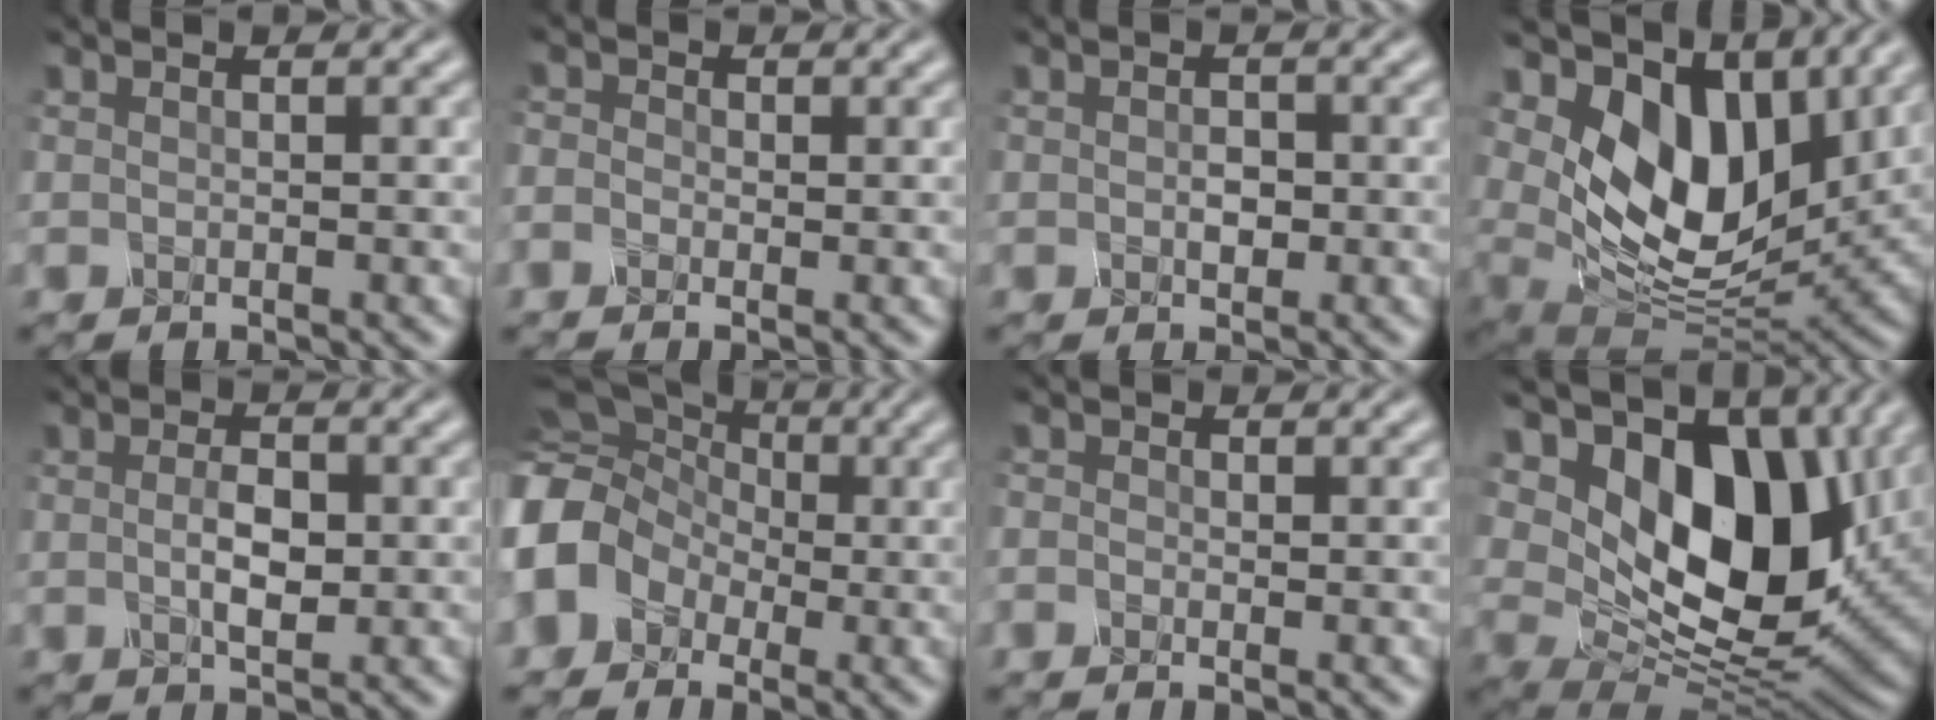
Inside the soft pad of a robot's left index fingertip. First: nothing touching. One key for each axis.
{"total": 1.3, "fx": -0.7, "fy": 1.0, "fz": 0.5, "tx": -0.013, "ty": -0.002, "tz": -0.012}
{"total": 1.2, "fx": -0.4, "fy": 0.8, "fz": 0.8, "tx": -0.015, "ty": -0.003, "tz": -0.005}
{"total": 10.8, "fx": 4.5, "fy": 6.5, "fz": 7.4, "tx": -0.129, "ty": -0.019, "tz": 0.080}
{"total": 2.5, "fx": -0.4, "fy": 1.2, "fz": 2.2, "tx": -0.045, "ty": -0.004, "tz": -0.006}
{"total": 11.1, "fx": -1.6, "fy": 9.4, "fz": 5.7, "tx": -0.120, "ty": -0.001, "tz": -0.070}
{"total": 0.7, "fx": -0.4, "fy": 0.4, "fz": 0.3, "tx": -0.005, "ty": -0.005, "tz": -0.008}
{"total": 13.8, "fx": 4.5, "fy": 8.7, "fz": 9.7, "tx": -0.148, "ty": -0.010, "tz": 0.080}